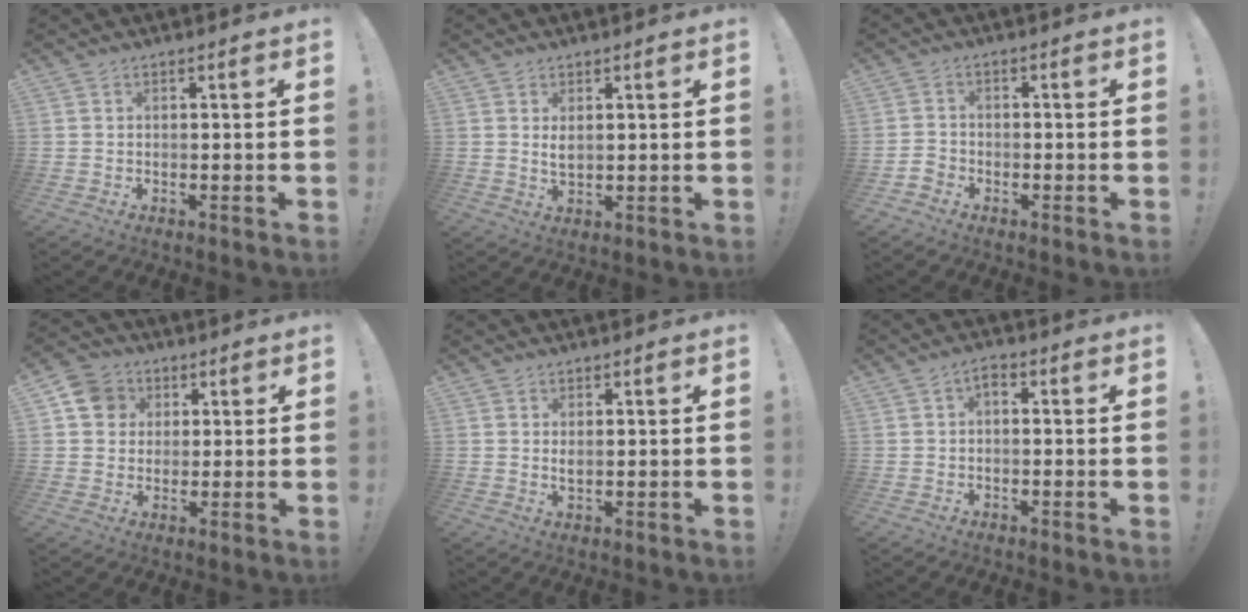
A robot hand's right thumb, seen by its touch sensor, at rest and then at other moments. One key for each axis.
{"total": 2.5, "fx": 1.0, "fy": 1.2, "fz": 2.0, "tx": -0.024, "ty": -0.008, "tz": 0.015}
{"total": 3.4, "fx": -2.5, "fy": 2.1, "fz": 1.0, "tx": -0.031, "ty": 0.008, "tz": -0.048}
{"total": 9.0, "fx": 2.6, "fy": 8.1, "fz": 2.8, "tx": -0.034, "ty": -0.005, "tz": 0.053}
{"total": 1.5, "fx": 0.6, "fy": 0.6, "fz": 1.2, "tx": -0.016, "ty": -0.003, "tz": 0.009}
{"total": 2.1, "fx": -0.5, "fy": 0.9, "fz": 1.9, "tx": -0.041, "ty": 0.008, "tz": -0.009}